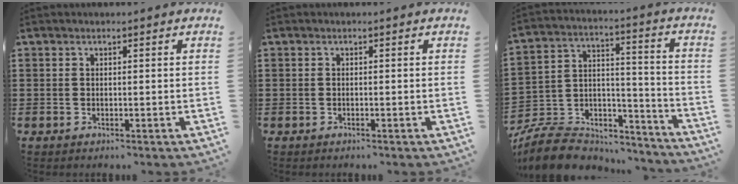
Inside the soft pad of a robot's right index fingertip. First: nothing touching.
{"total": 0.0}
{"total": 9.7, "force": [-8.6, 3.7, 2.7], "torque": [-0.062, 0.019, -0.167]}